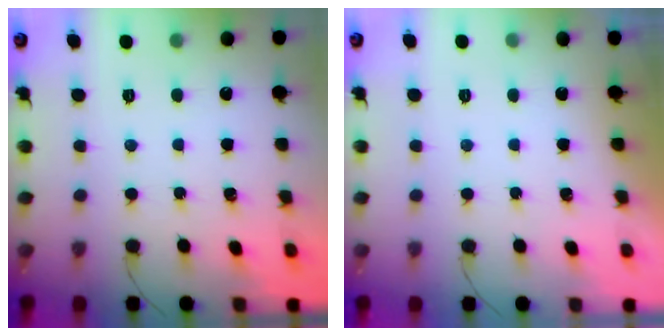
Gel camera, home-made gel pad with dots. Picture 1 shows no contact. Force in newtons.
{"total": 0.0}